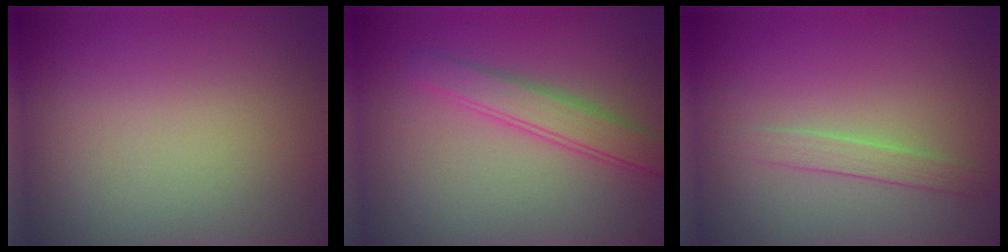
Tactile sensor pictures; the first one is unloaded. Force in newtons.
{"total": 2.9, "press": 2.9, "slide": 0.1}
{"total": 1.5, "press": 1.5, "slide": 0.1}